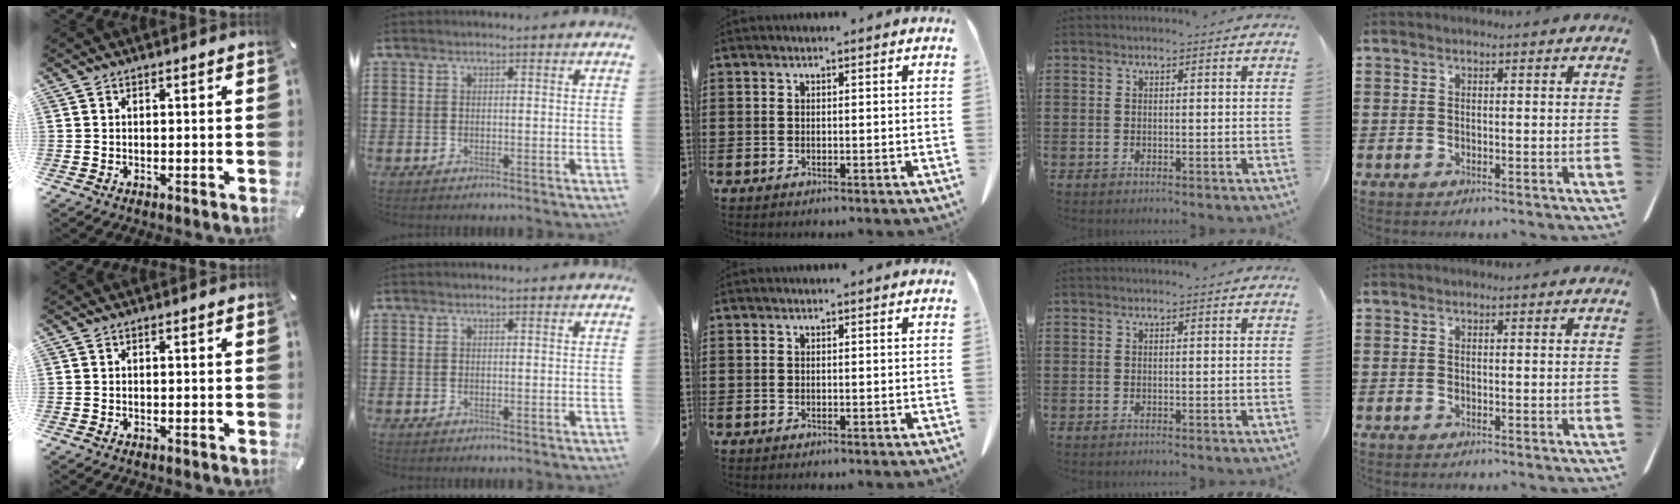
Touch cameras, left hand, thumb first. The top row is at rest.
{}